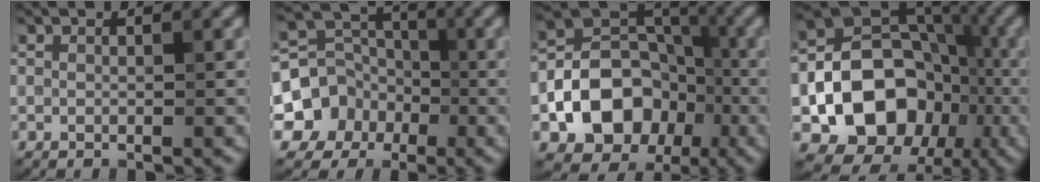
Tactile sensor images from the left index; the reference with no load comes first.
{"total": 7.0, "force": [-2.6, 6.3, 1.6], "torque": [-0.013, 0.004, -0.074]}
{"total": 10.3, "force": [-3.2, 7.9, 5.7], "torque": [-0.075, -0.001, -0.060]}
{"total": 12.8, "force": [-3.5, 10.0, 7.2], "torque": [-0.107, -0.001, -0.066]}